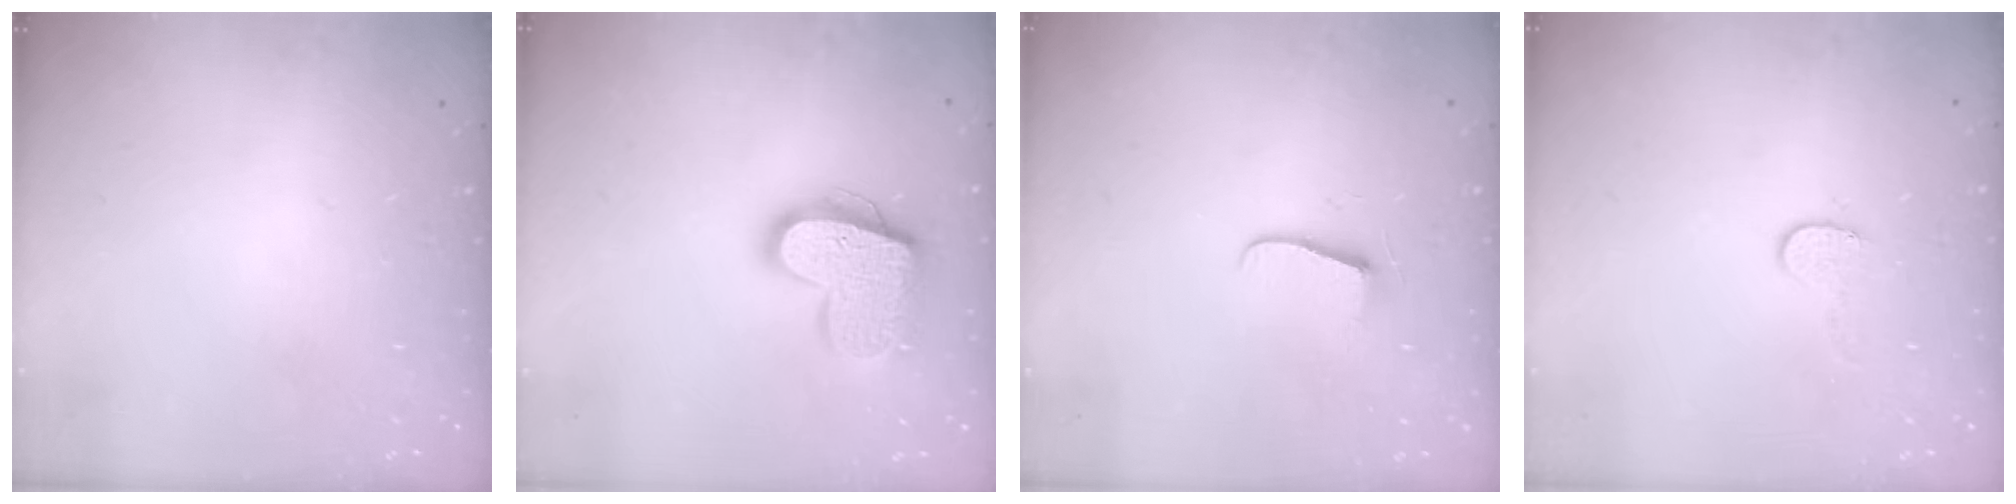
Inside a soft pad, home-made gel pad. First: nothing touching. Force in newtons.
{"total": 17.4, "press": 17.3, "slide": 1.4}
{"total": 5.9, "press": 5.9, "slide": 0.6}
{"total": 5.6, "press": 5.6, "slide": 0.5}